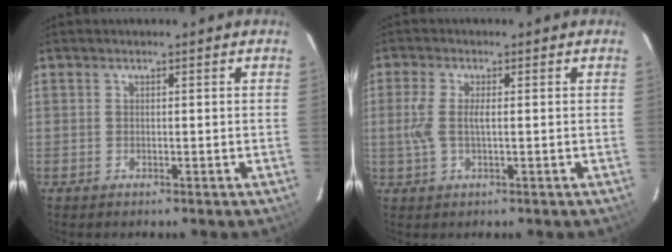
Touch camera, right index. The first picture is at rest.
{"total": 4.4, "force": [0.1, 1.4, 4.2], "torque": [-0.095, 0.002, 0.003]}